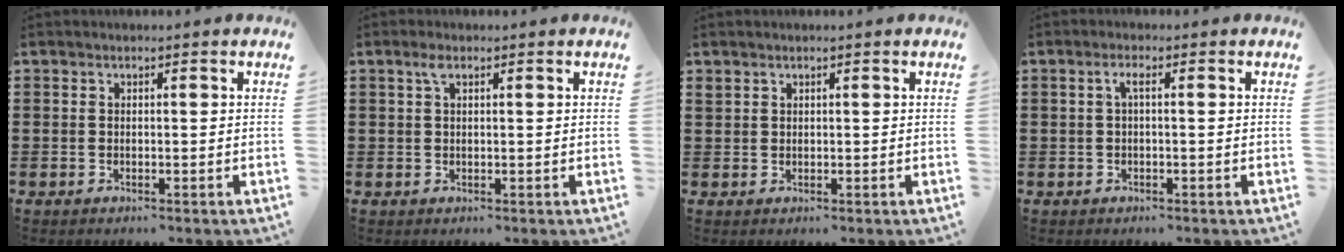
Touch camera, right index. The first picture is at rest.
{"total": 1.8, "force": [0.8, 0.7, 1.4], "torque": [-0.032, 0.004, 0.014]}
{"total": 1.1, "force": [0.9, 0.6, 0.1], "torque": [-0.002, 0.001, 0.019]}
{"total": 1.6, "force": [-0.1, 0.2, 1.6], "torque": [-0.032, 0.002, -0.003]}